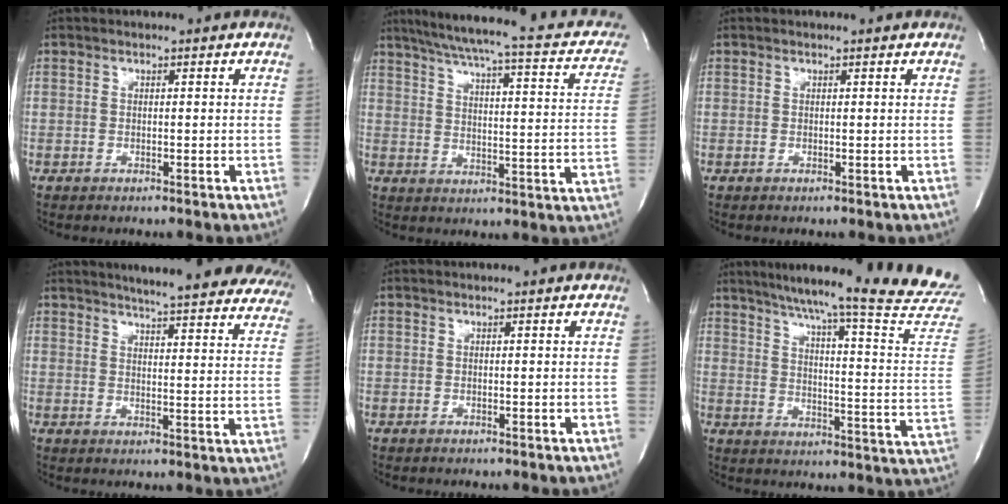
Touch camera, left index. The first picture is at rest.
{"total": 22.7, "force": [17.8, 4.2, 13.4], "torque": [-0.193, 0.005, 0.209]}
{"total": 0.7, "force": [0.7, -0.1, 0.1], "torque": [-0.007, -0.002, 0.006]}
{"total": 26.7, "force": [24.0, 3.4, 11.3], "torque": [-0.157, -0.071, 0.268]}
{"total": 0.0}
{"total": 27.5, "force": [24.4, -1.7, 12.5], "torque": [-0.196, -0.102, 0.304]}